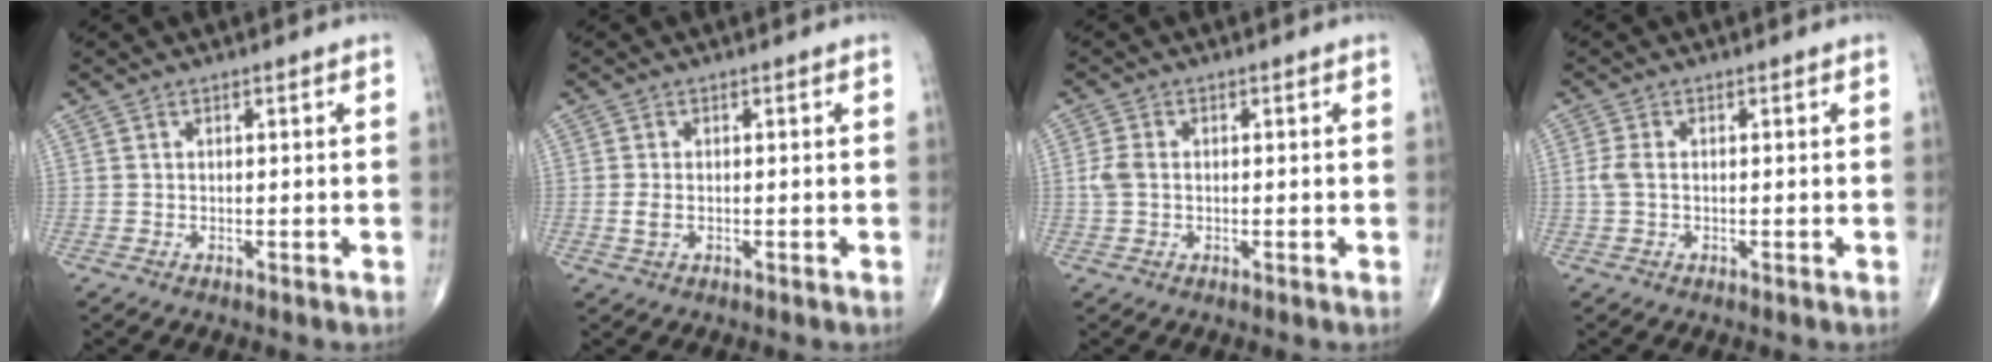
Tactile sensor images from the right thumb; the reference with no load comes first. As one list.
[{"total": 1.5, "force": [-0.2, 0.9, 1.2], "torque": [-0.028, 0.001, -0.004]}, {"total": 2.7, "force": [-0.1, 1.9, 1.9], "torque": [-0.049, 0.005, -0.004]}, {"total": 2.1, "force": [-0.1, 1.1, 1.7], "torque": [-0.048, 0.001, -0.003]}]